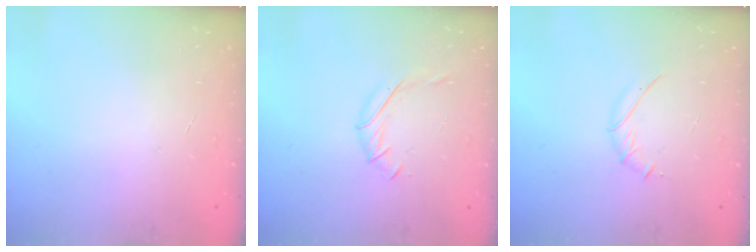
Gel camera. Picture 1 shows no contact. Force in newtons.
{"total": 3.8, "press": 3.7, "slide": 1.0}
{"total": 3.8, "press": 3.7, "slide": 1.1}